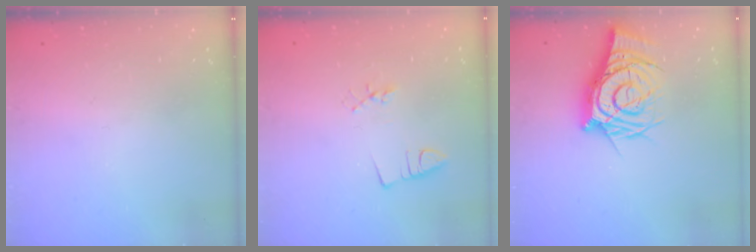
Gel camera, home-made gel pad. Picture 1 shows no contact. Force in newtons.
{"total": 1.9, "press": 1.4, "slide": 1.3}
{"total": 10.8, "press": 10.8, "slide": 1.1}